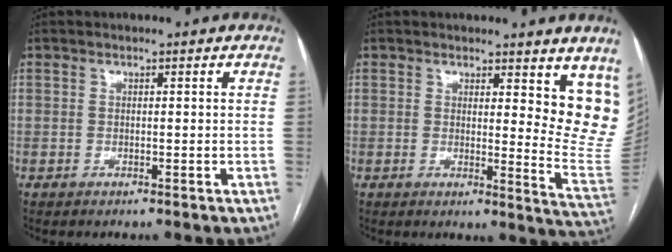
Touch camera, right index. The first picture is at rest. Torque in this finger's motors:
{"motor_torque": [0.24, 0.28, 0.15, 0.01]}